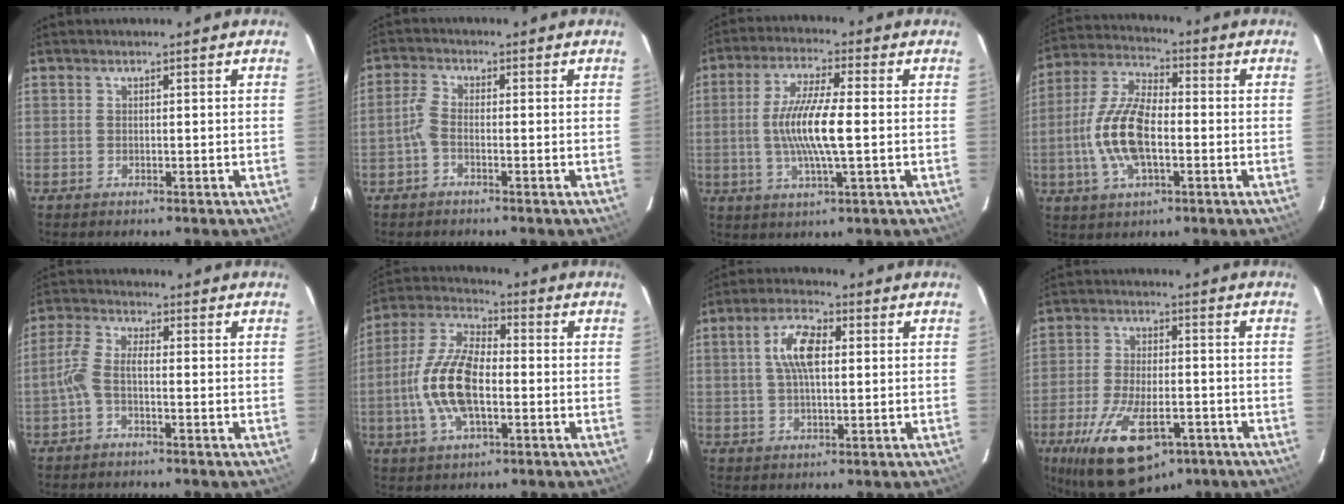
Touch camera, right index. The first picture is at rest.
{"total": 2.6, "force": [-1.3, 1.0, 2.0], "torque": [-0.055, 0.008, -0.029]}
{"total": 10.9, "force": [-0.7, 1.6, 10.8], "torque": [-0.209, -0.001, -0.014]}
{"total": 13.4, "force": [-2.5, 5.7, 11.9], "torque": [-0.253, 0.005, -0.051]}
{"total": 4.3, "force": [-1.4, 1.4, 3.8], "torque": [-0.091, 0.012, -0.032]}
{"total": 13.8, "force": [-2.5, 6.0, 12.2], "torque": [-0.259, 0.006, -0.052]}
{"total": 7.8, "force": [1.6, 3.3, 6.8], "torque": [-0.130, 0.015, 0.029]}
{"total": 17.9, "force": [-9.5, 8.1, 12.9], "torque": [-0.261, -0.030, -0.150]}